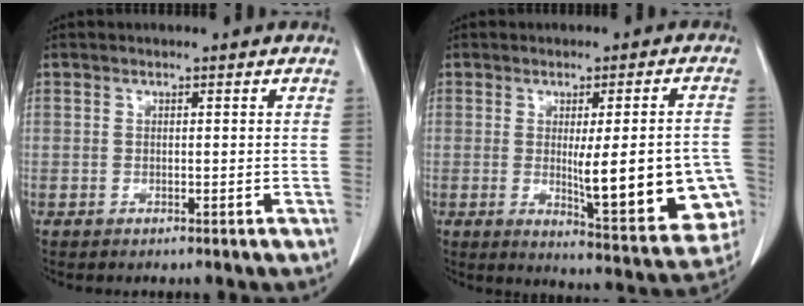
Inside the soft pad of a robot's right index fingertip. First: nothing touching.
{"total": 15.9, "force": [-2.5, 3.1, 15.4], "torque": [-0.149, -0.006, -0.014]}